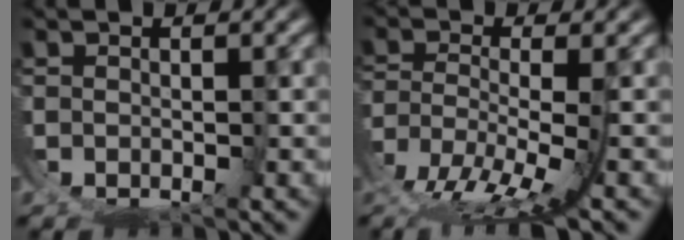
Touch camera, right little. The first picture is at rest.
{"total": 6.0, "force": [-3.1, 1.9, 4.7], "torque": [-0.093, -0.033, -0.037]}